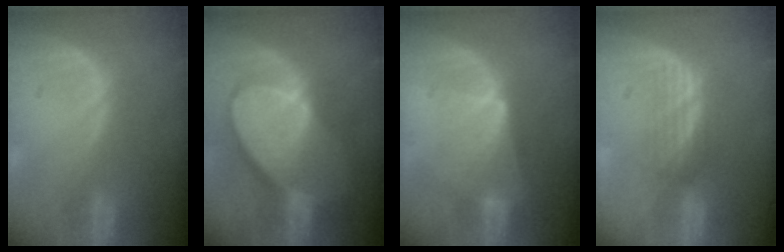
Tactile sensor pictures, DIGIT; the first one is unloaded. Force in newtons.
{"total": 9.7, "press": 8.6, "slide": 4.6}
{"total": 5.9, "press": 5.7, "slide": 1.7}
{"total": 2.9, "press": 2.6, "slide": 1.2}